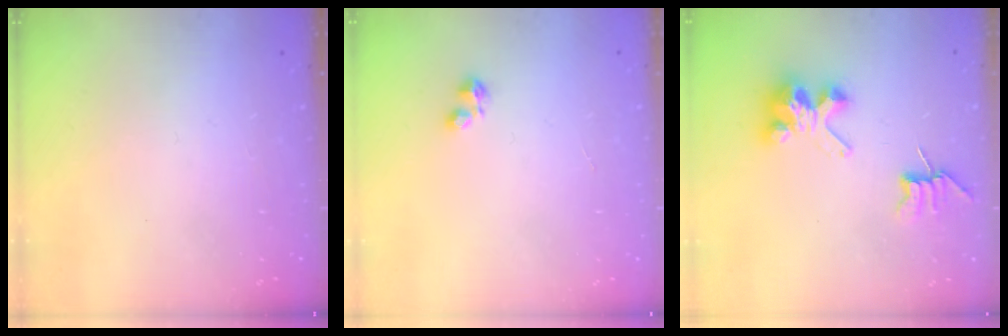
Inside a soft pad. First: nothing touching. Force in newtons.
{"total": 2.2, "press": 2.2, "slide": 0.4}
{"total": 7.8, "press": 7.8, "slide": 0.5}